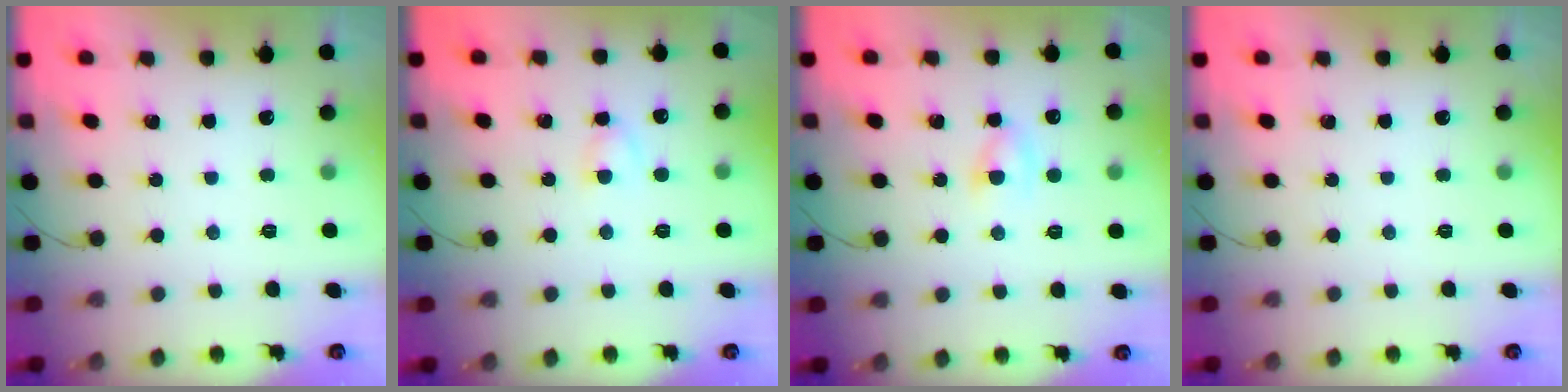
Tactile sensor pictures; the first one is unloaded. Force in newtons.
{"total": 2.9, "press": 2.7, "slide": 1.0}
{"total": 2.7, "press": 2.4, "slide": 1.2}
{"total": 0.0}